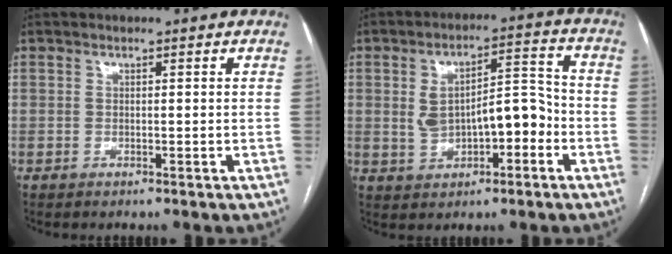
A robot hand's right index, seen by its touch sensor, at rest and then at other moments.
{"total": 9.5, "force": [-1.5, 4.1, 8.4], "torque": [-0.142, 0.033, -0.011]}